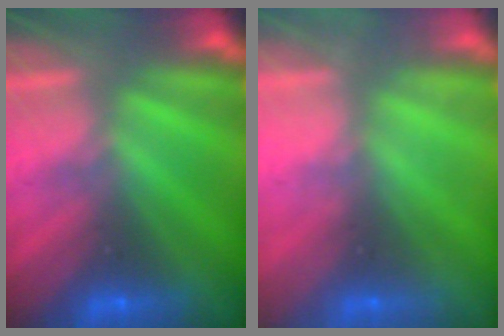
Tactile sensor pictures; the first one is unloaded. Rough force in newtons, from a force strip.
{"total": 2.2}